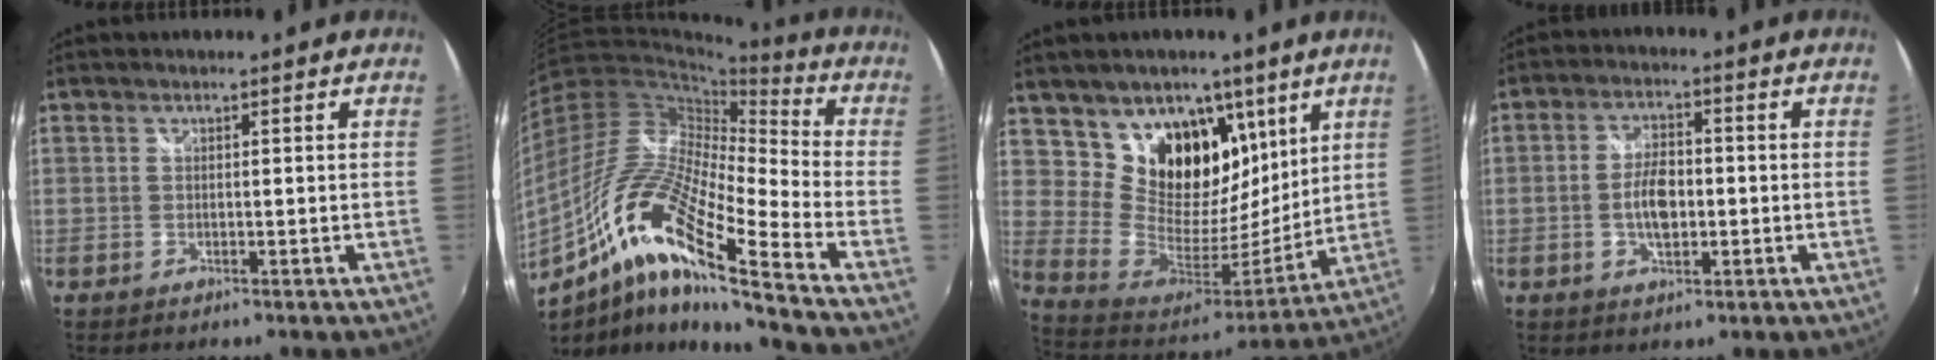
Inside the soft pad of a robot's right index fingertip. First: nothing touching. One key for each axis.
{"total": 18.9, "fx": -10.2, "fy": 2.6, "fz": 15.7, "tx": -0.288, "ty": -0.016, "tz": -0.216}
{"total": 19.5, "fx": 10.6, "fy": 13.2, "fz": 9.7, "tx": -0.189, "ty": -0.012, "tz": 0.197}
{"total": 6.6, "fx": -1.1, "fy": 3.3, "fz": 5.6, "tx": -0.108, "ty": 0.005, "tz": -0.018}